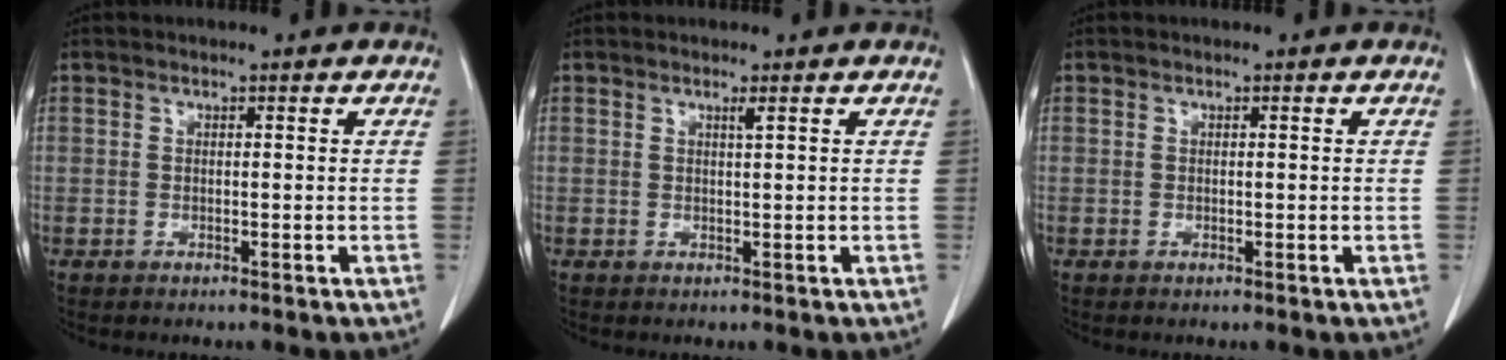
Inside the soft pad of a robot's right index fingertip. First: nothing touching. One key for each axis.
{"total": 0.7, "fx": 0.4, "fy": -0.2, "fz": 0.5, "tx": -0.018, "ty": -0.004, "tz": 0.010}
{"total": 0.0}